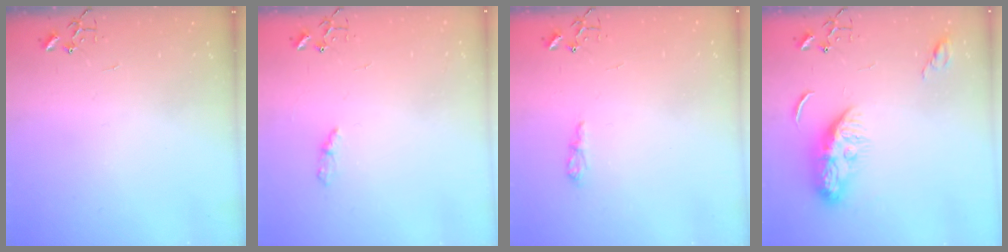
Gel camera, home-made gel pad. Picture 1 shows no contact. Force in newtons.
{"total": 4.2, "press": 4.2, "slide": 0.5}
{"total": 6.3, "press": 6.2, "slide": 0.8}
{"total": 10.3, "press": 10.2, "slide": 0.9}